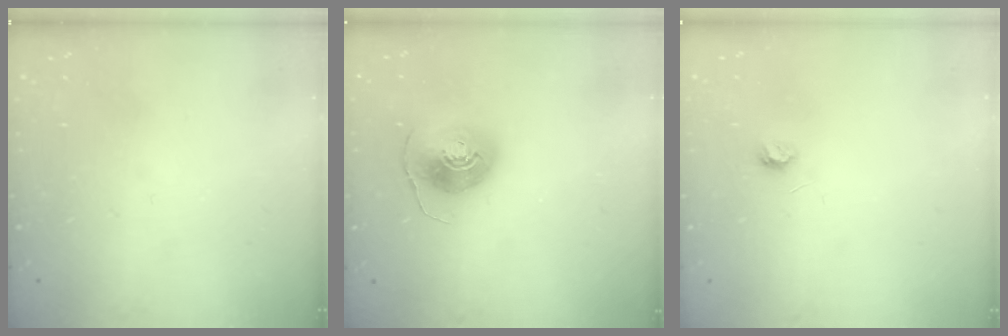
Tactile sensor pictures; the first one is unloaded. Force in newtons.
{"total": 8.1, "press": 8.0, "slide": 0.3}
{"total": 3.0, "press": 3.0, "slide": 0.4}